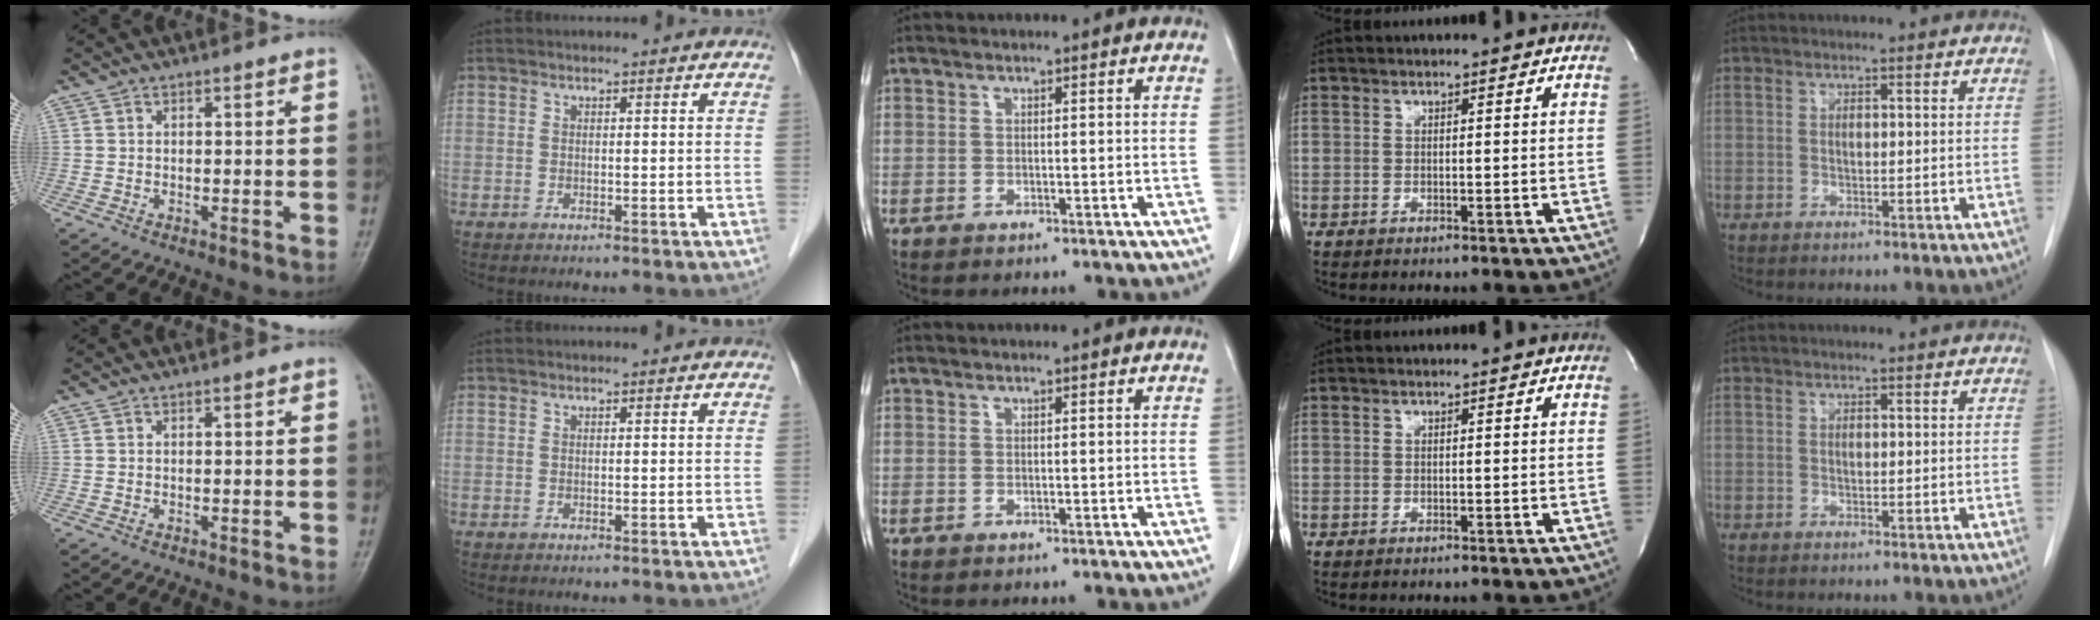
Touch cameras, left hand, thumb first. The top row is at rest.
{}